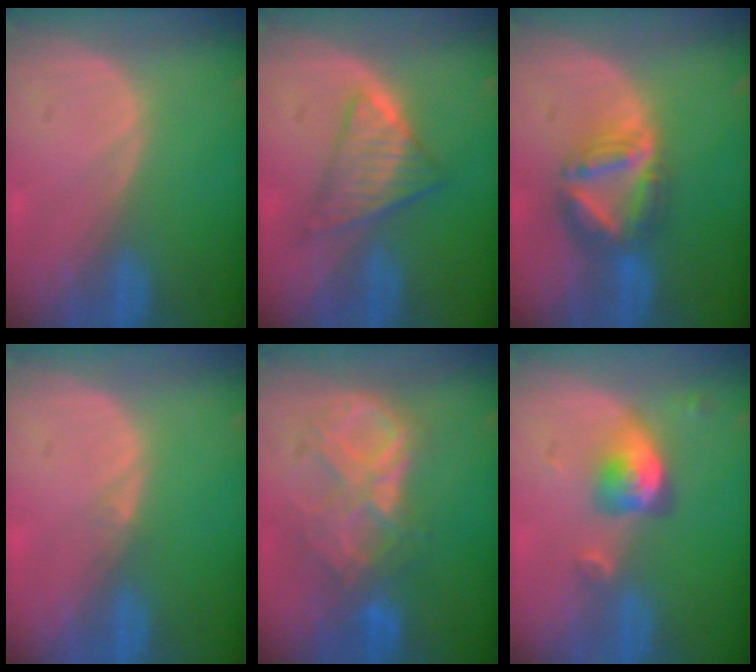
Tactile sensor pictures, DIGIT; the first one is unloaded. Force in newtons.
{"total": 6.2, "press": 5.7, "slide": 2.5}
{"total": 7.4, "press": 6.6, "slide": 3.3}
{"total": 0.6, "press": 0.5, "slide": 0.4}
{"total": 8.7, "press": 7.6, "slide": 4.1}
{"total": 5.1, "press": 4.7, "slide": 2.0}